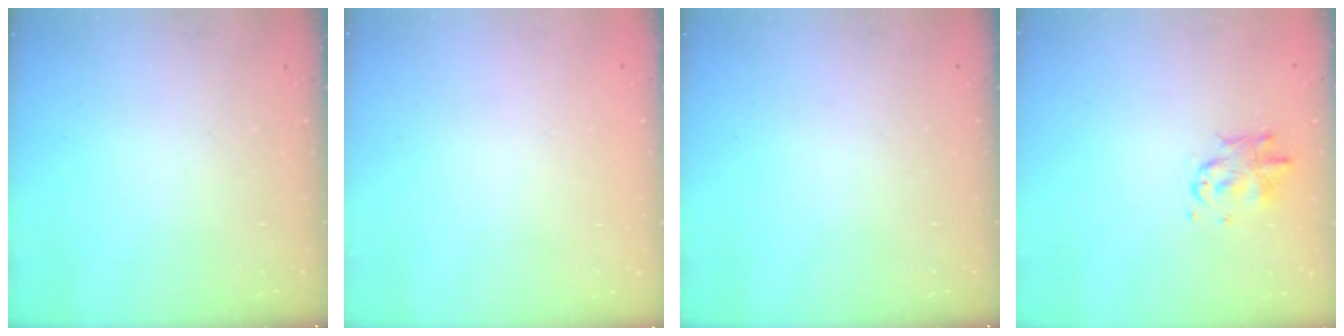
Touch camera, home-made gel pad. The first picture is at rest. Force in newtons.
{"total": 1.8, "press": 1.8, "slide": 0.2}
{"total": 0.0}
{"total": 4.2, "press": 4.1, "slide": 0.7}